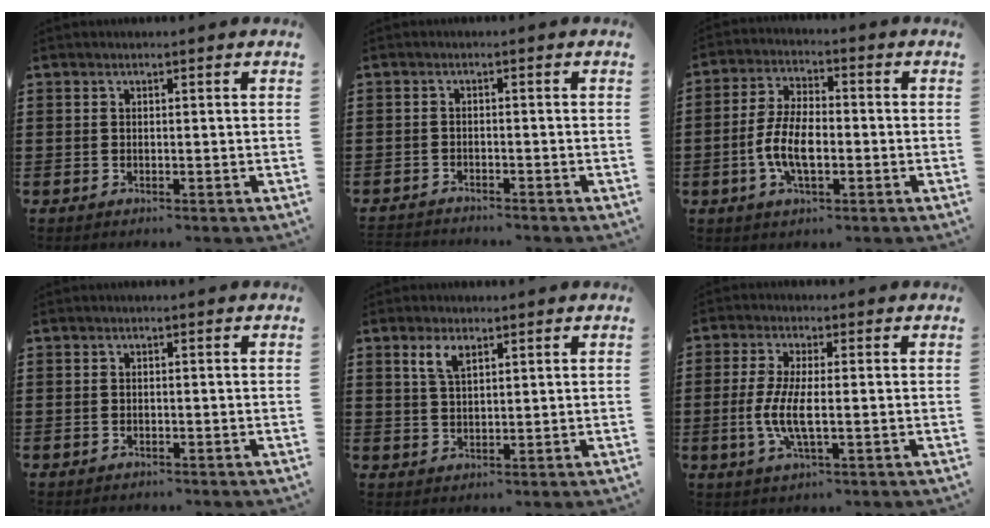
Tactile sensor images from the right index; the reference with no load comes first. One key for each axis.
{"total": 1.7, "fx": -1.7, "fy": 0.1, "fz": -0.2, "tx": -0.003, "ty": 0.003, "tz": -0.038}
{"total": 7.7, "fx": -1.9, "fy": 3.4, "fz": 6.7, "tx": -0.154, "ty": -0.006, "tz": -0.042}
{"total": 0.5, "fx": -0.4, "fy": 0.2, "fz": 0.2, "tx": -0.005, "ty": -0.001, "tz": -0.009}
{"total": 3.3, "fx": 1.8, "fy": 1.3, "fz": 2.4, "tx": -0.053, "ty": 0.006, "tz": 0.032}
{"total": 6.2, "fx": -1.0, "fy": 1.6, "fz": 5.9, "tx": -0.138, "ty": -0.010, "tz": -0.028}